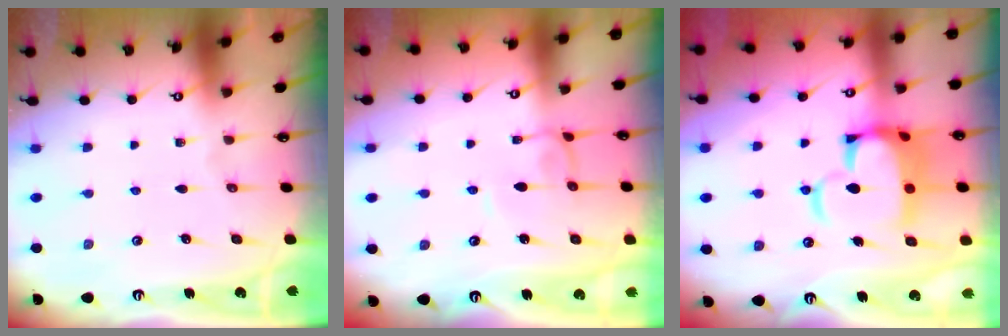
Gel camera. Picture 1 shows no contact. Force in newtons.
{"total": 2.1, "press": 2.1, "slide": 0.3}
{"total": 10.9, "press": 10.8, "slide": 1.5}